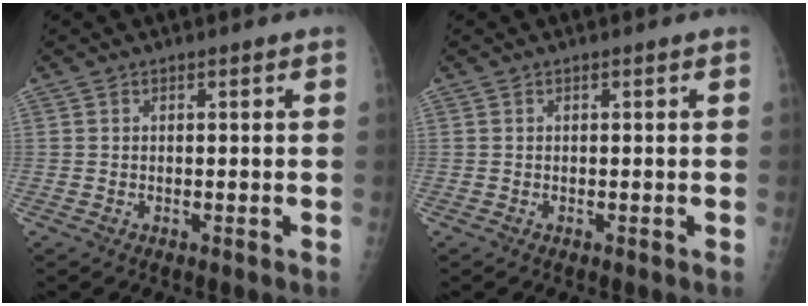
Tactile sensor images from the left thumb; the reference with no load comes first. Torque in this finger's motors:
{"motor_torque": [-0.30, -0.30, -0.03, -0.03, 0.00]}